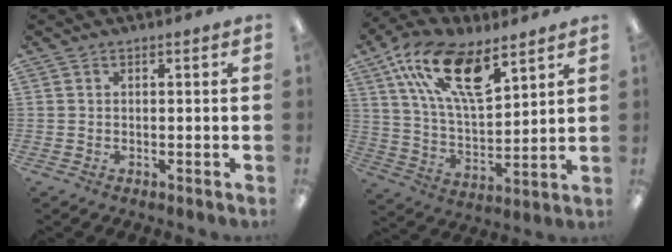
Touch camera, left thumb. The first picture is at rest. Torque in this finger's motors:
{"motor_torque": [0.47, 0.55, 1.60, -1.16, 0.48]}